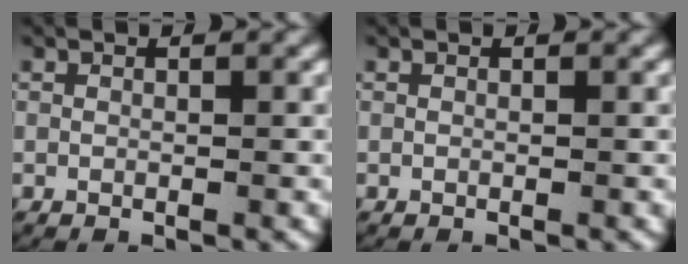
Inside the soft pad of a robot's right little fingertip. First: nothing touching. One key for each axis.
{"total": 0.0}